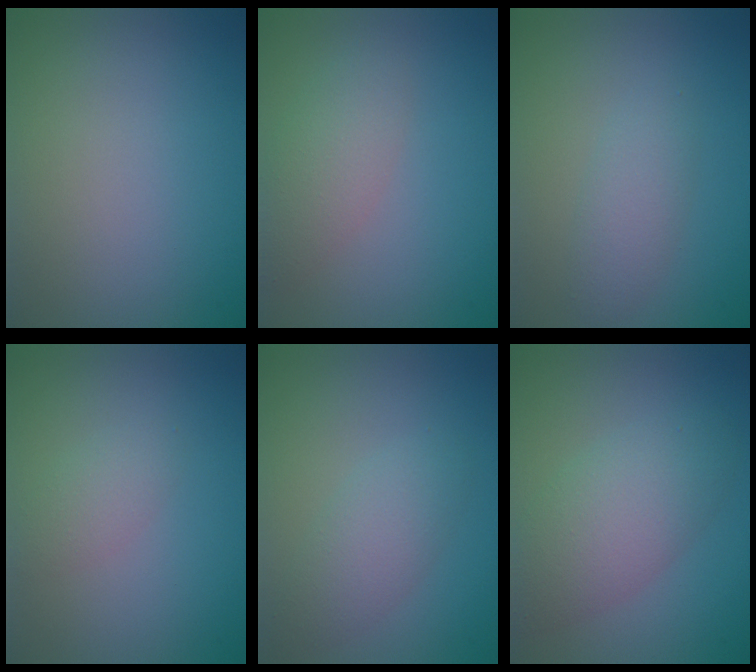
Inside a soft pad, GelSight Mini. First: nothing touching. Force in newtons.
{"total": 2.9, "press": 2.9, "slide": 0.2}
{"total": 2.2, "press": 2.2, "slide": 0.2}
{"total": 1.6, "press": 1.6, "slide": 0.0}
{"total": 2.8, "press": 2.8, "slide": 0.2}
{"total": 4.8, "press": 4.8, "slide": 0.0}